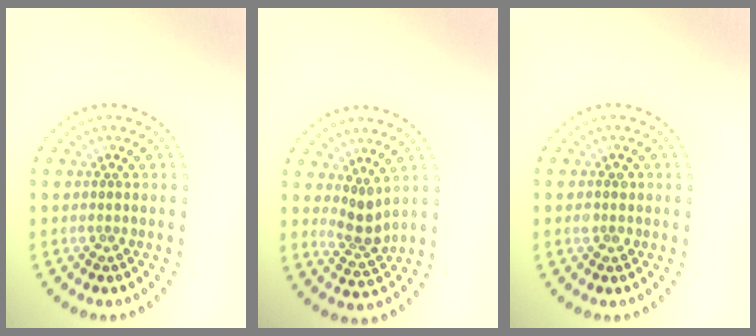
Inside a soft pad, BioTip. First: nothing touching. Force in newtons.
{"total": 2.3, "press": 1.9, "slide": 1.3}
{"total": 1.2, "press": 1.1, "slide": 0.3}